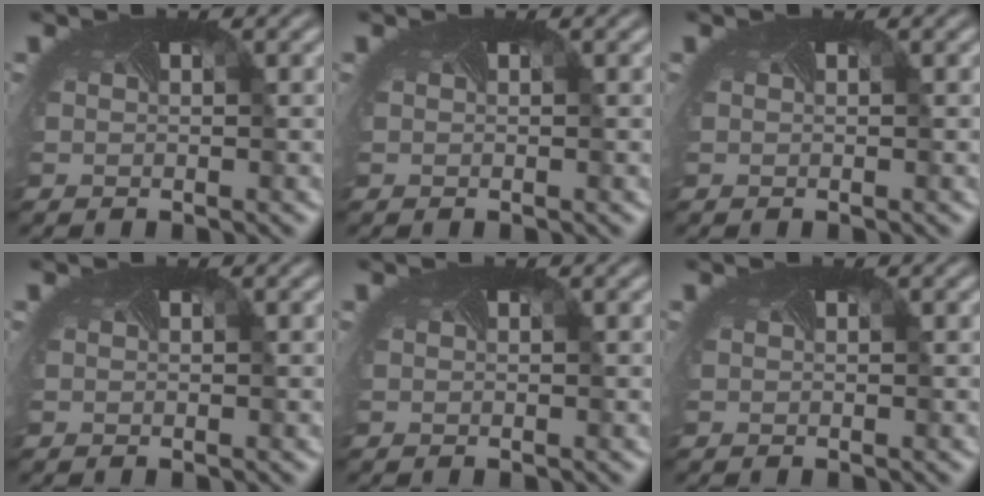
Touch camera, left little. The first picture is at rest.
{"total": 0.0}
{"total": 0.0}
{"total": 0.0}
{"total": 0.0}
{"total": 0.0}